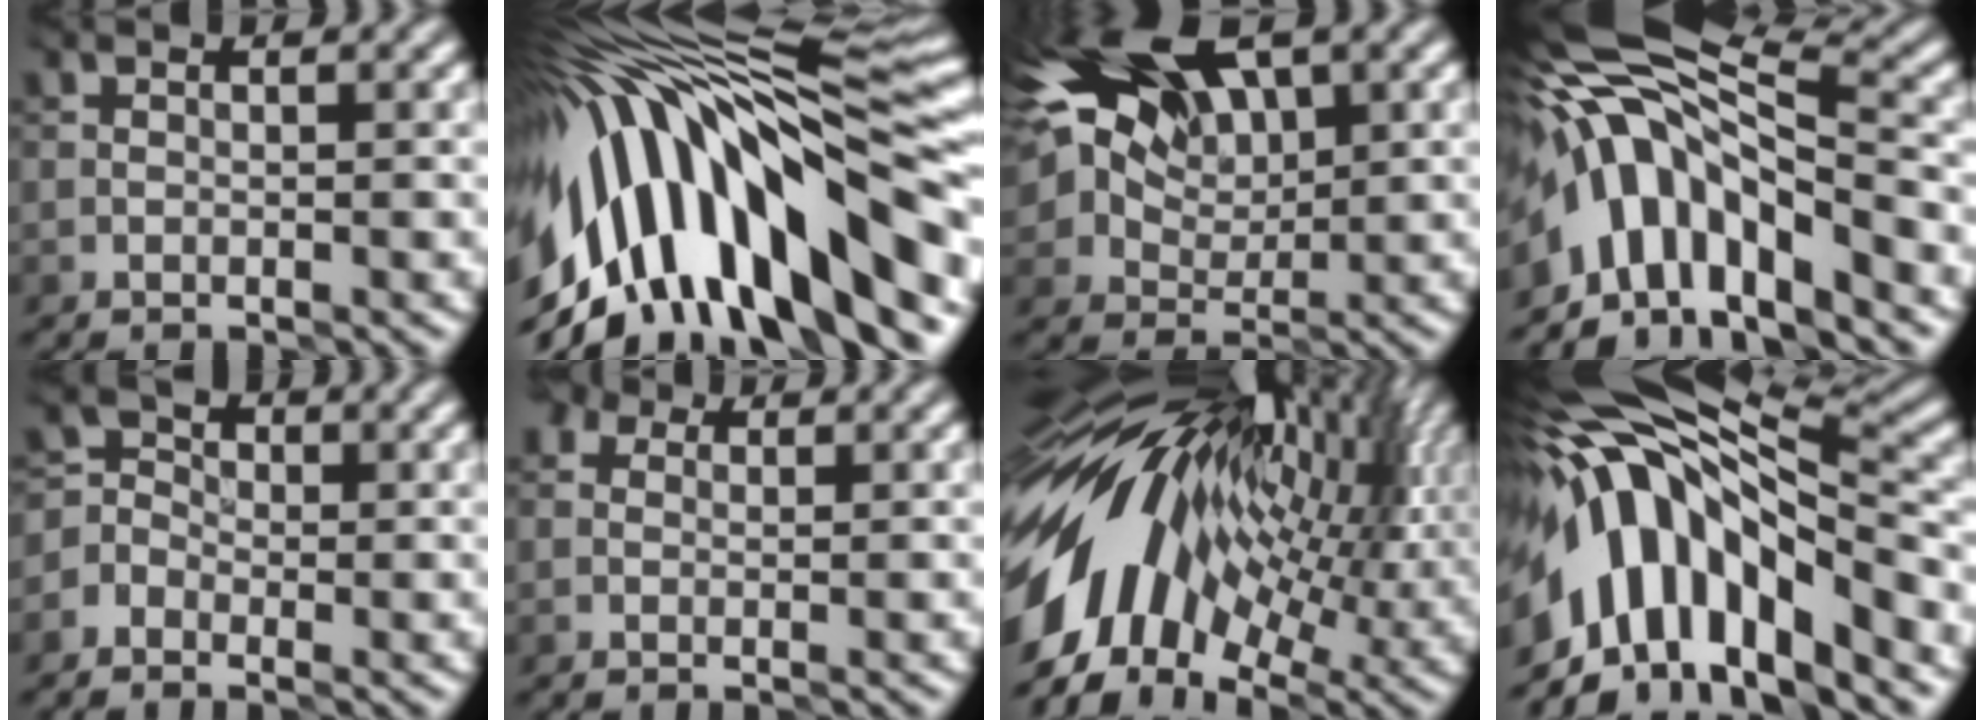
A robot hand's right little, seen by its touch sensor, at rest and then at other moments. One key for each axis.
{"total": 15.4, "fx": -2.7, "fy": 6.8, "fz": 13.5, "tx": -0.227, "ty": 0.015, "tz": -0.027}
{"total": 14.0, "fx": 5.3, "fy": 8.4, "fz": 9.8, "tx": -0.188, "ty": 0.027, "tz": 0.091}
{"total": 11.6, "fx": -3.6, "fy": 4.7, "fz": 10.0, "tx": -0.166, "ty": 0.009, "tz": -0.052}
{"total": 1.6, "fx": -0.6, "fy": 1.5, "fz": 0.3, "tx": -0.004, "ty": 0.007, "tz": -0.017}
{"total": 1.5, "fx": 0.6, "fy": 1.2, "fz": 0.6, "tx": 0.003, "ty": 0.006, "tz": -0.008}
{"total": 16.9, "fx": 0.2, "fy": 8.3, "fz": 14.7, "tx": -0.245, "ty": 0.017, "tz": -0.014}
{"total": 12.8, "fx": -3.3, "fy": 6.3, "fz": 10.7, "tx": -0.172, "ty": 0.009, "tz": -0.048}